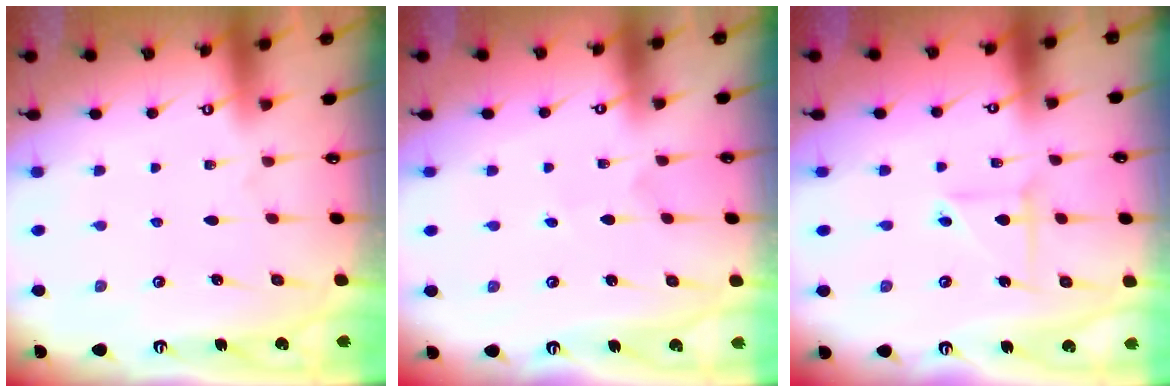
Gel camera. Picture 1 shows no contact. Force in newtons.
{"total": 1.6, "press": 1.6, "slide": 0.1}
{"total": 3.7, "press": 3.7, "slide": 0.4}